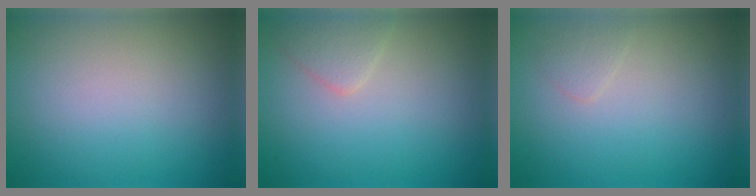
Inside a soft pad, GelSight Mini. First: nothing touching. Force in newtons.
{"total": 1.6, "press": 1.6, "slide": 0.1}
{"total": 0.8, "press": 0.8, "slide": 0.1}